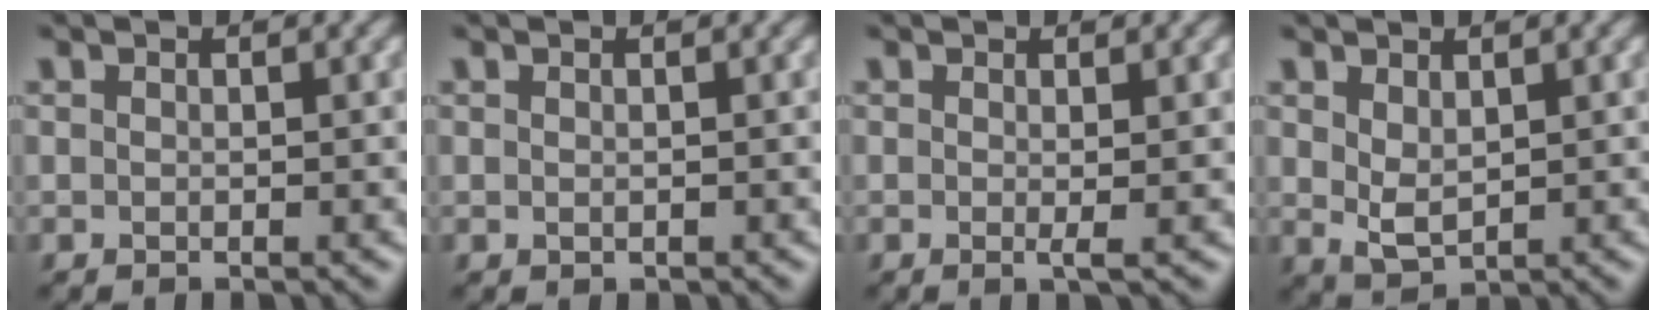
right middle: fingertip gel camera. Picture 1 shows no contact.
{"total": 0.0}
{"total": 1.0, "force": [0.0, 0.0, 1.0], "torque": [-0.017, -0.005, -0.002]}
{"total": 2.4, "force": [0.8, 1.4, 1.7], "torque": [-0.037, -0.005, 0.023]}